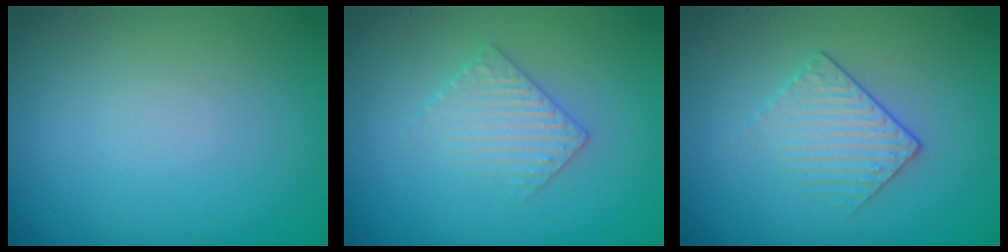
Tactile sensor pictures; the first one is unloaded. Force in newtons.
{"total": 2.5, "press": 2.4, "slide": 0.5}
{"total": 1.9, "press": 1.6, "slide": 1.0}